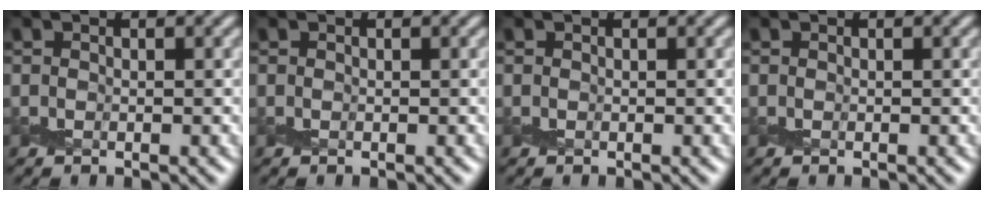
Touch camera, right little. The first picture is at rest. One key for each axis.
{"total": 0.0}
{"total": 0.0}
{"total": 0.0}